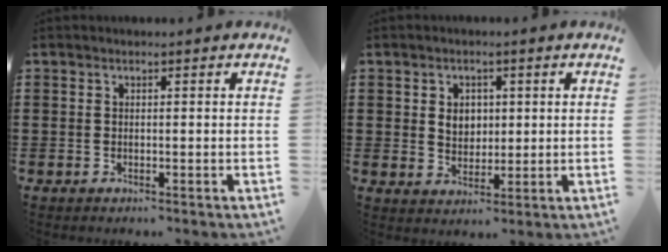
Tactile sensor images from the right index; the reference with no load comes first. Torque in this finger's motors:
{"motor_torque": [1.02, 0.33, 0.48, 0.06]}